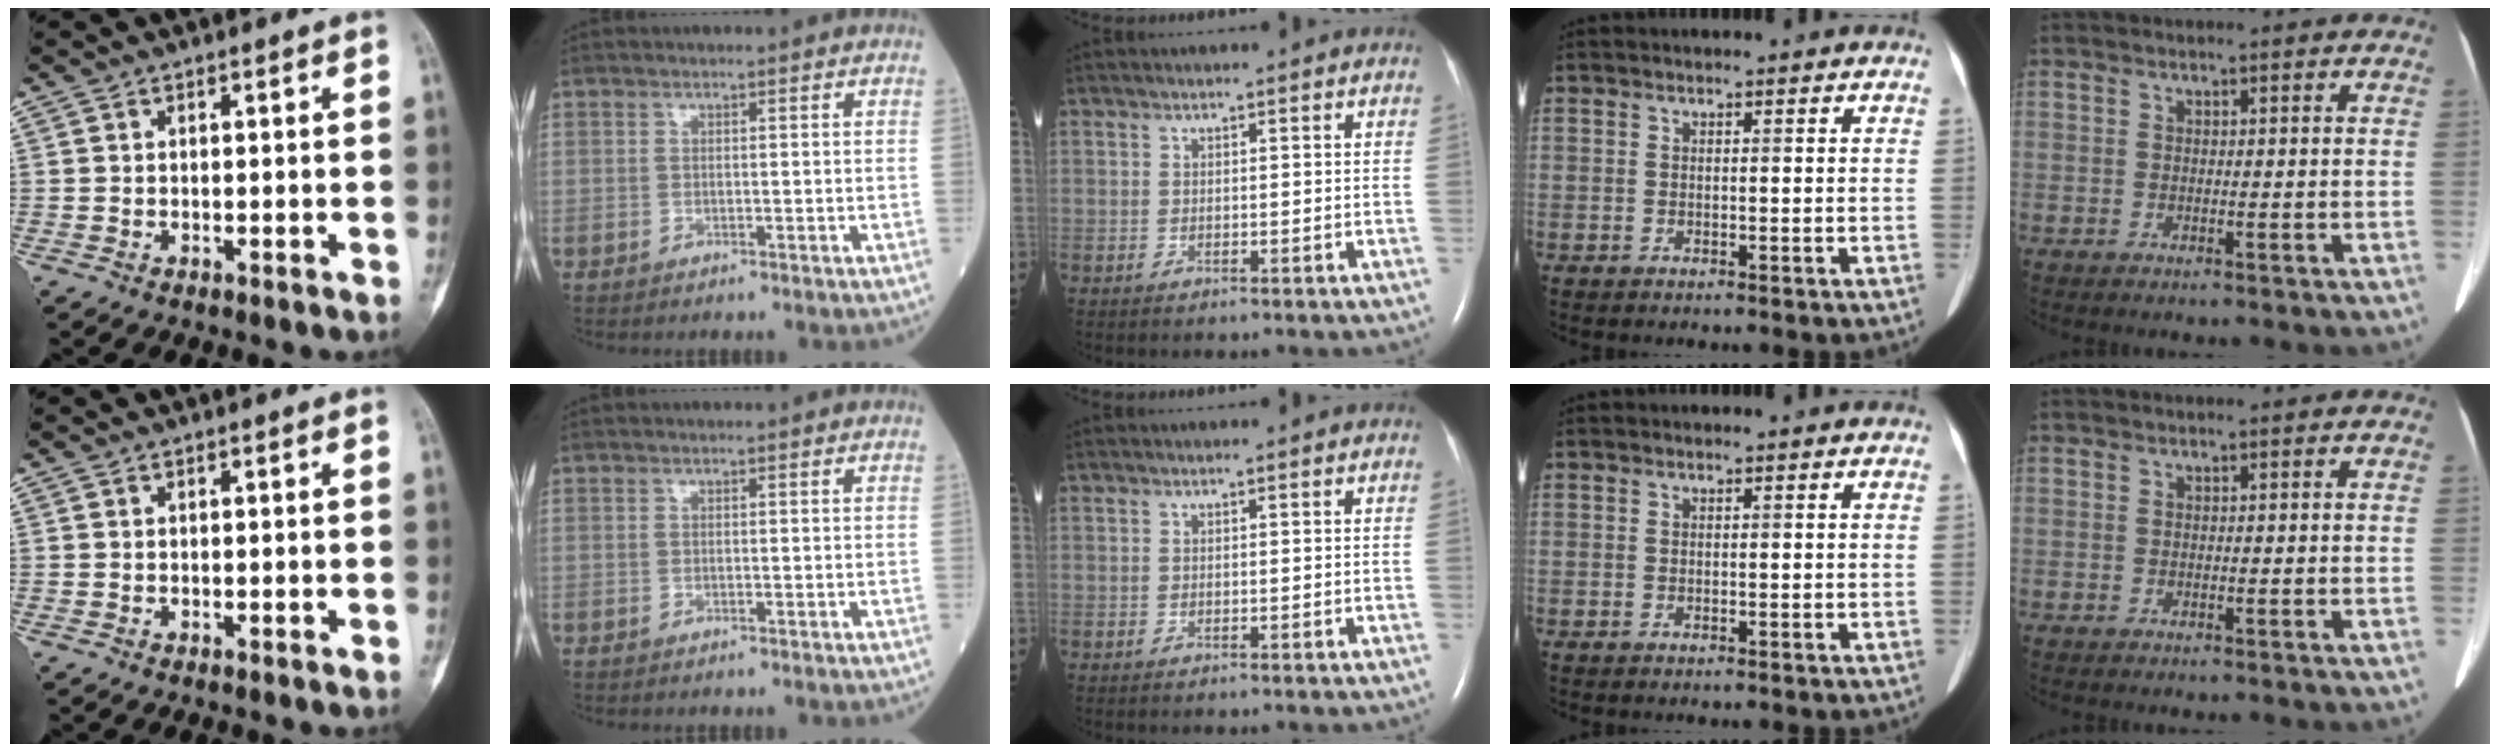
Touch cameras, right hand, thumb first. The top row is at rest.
{}